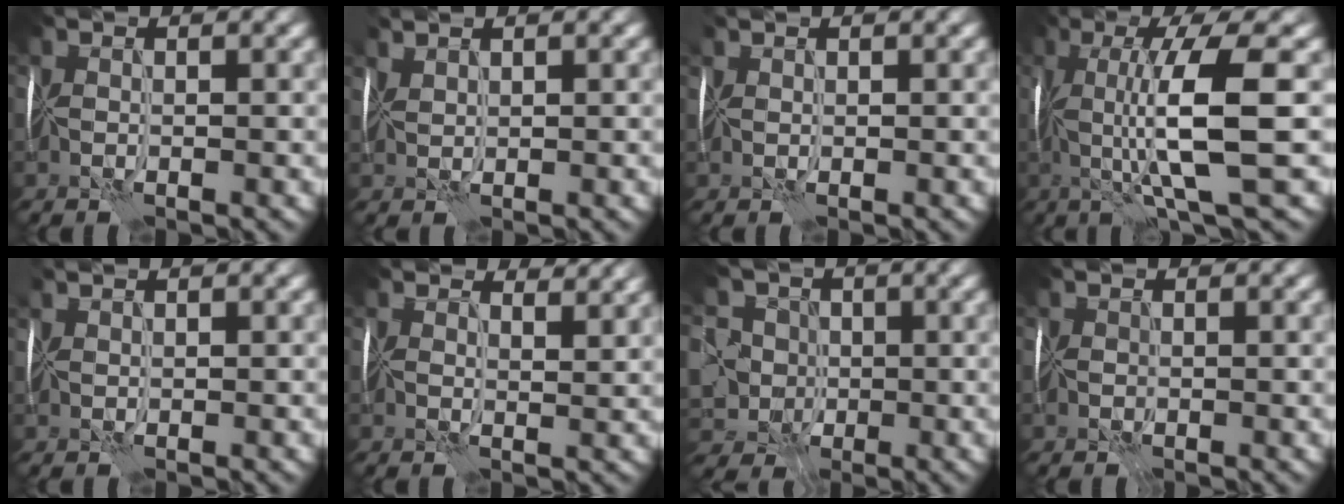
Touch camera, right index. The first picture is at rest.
{"total": 1.9, "force": [1.8, 0.5, 0.5], "torque": [-0.008, 0.021, 0.019]}
{"total": 0.9, "force": [0.8, 0.3, 0.3], "torque": [0.004, 0.007, 0.009]}
{"total": 7.4, "force": [-0.5, 1.2, 7.3], "torque": [-0.126, 0.019, 0.004]}
{"total": 1.3, "force": [1.1, 0.5, 0.4], "torque": [0.001, 0.013, 0.011]}
{"total": 4.6, "force": [3.9, 1.7, 1.7], "torque": [-0.017, 0.026, 0.035]}
{"total": 5.8, "force": [-0.8, 5.7, 0.9], "torque": [-0.035, 0.026, -0.032]}
{"total": 1.5, "force": [-0.1, -0.3, -1.4], "torque": [0.013, 0.010, 0.007]}